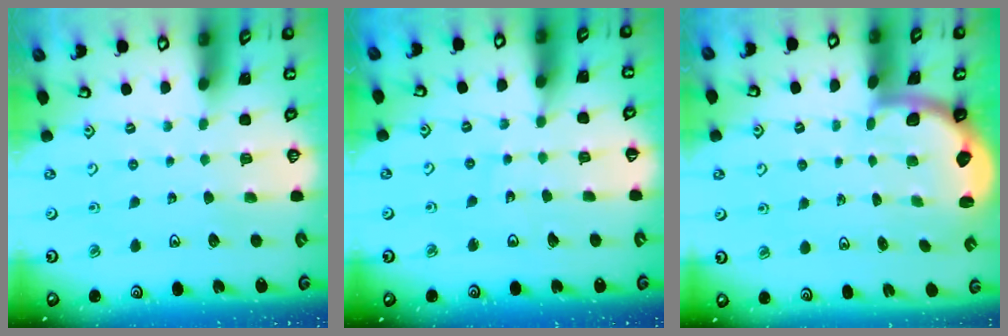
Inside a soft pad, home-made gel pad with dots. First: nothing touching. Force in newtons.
{"total": 6.3, "press": 6.2, "slide": 0.8}
{"total": 2.1, "press": 2.0, "slide": 0.7}